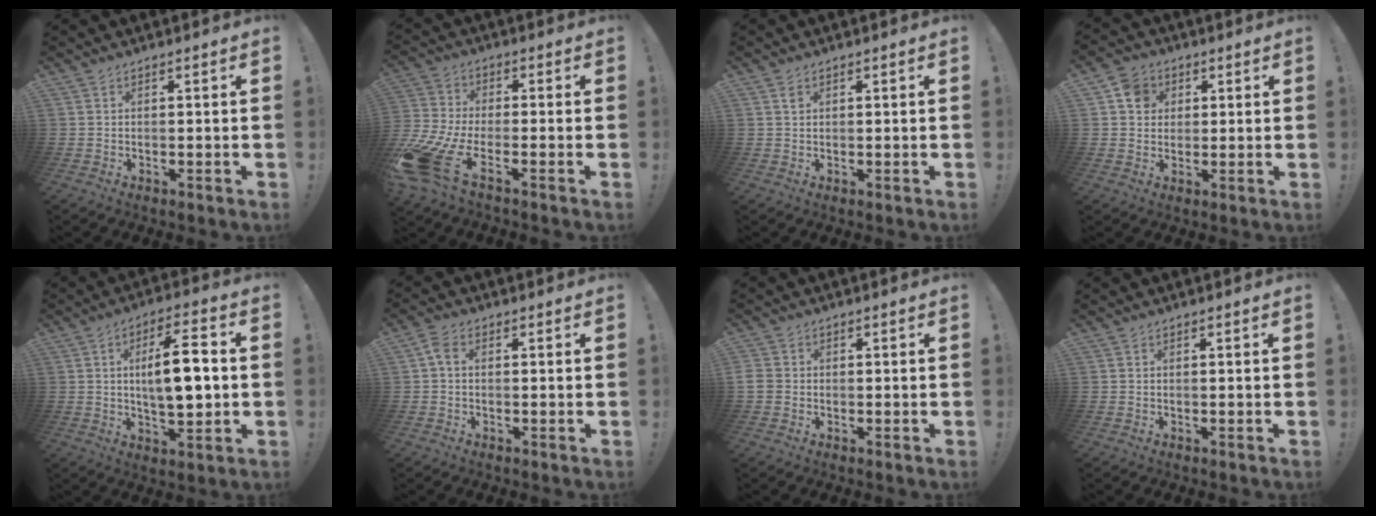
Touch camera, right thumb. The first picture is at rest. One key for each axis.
{"total": 12.6, "fx": -6.8, "fy": 5.2, "fz": 9.3, "tx": -0.195, "ty": 0.023, "tz": -0.121}
{"total": 1.3, "fx": 0.7, "fy": 0.8, "fz": 0.7, "tx": 0.000, "ty": -0.007, "tz": 0.010}
{"total": 7.0, "fx": 1.8, "fy": 6.4, "fz": 2.3, "tx": -0.028, "ty": 0.002, "tz": 0.036}
{"total": 15.1, "fx": 0.6, "fy": 5.8, "fz": 13.9, "tx": -0.222, "ty": 0.004, "tz": 0.003}
{"total": 3.1, "fx": 0.2, "fy": 1.8, "fz": 2.5, "tx": -0.051, "ty": 0.009, "tz": 0.006}
{"total": 2.7, "fx": -0.4, "fy": 2.3, "fz": 1.2, "tx": -0.027, "ty": 0.003, "tz": -0.007}
{"total": 0.0}